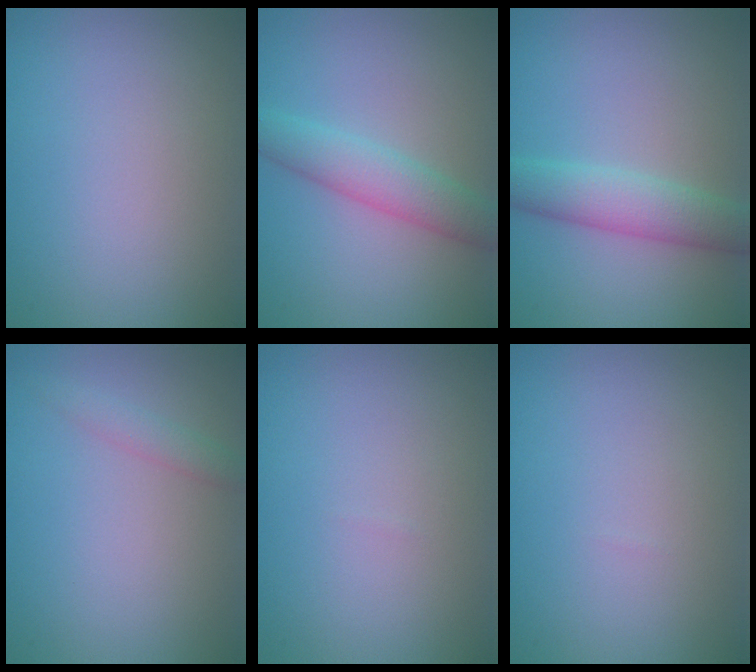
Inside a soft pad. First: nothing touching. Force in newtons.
{"total": 3.5, "press": 3.5, "slide": 0.0}
{"total": 3.9, "press": 3.9, "slide": 0.1}
{"total": 1.3, "press": 1.3, "slide": 0.0}
{"total": 0.0}
{"total": 0.0}